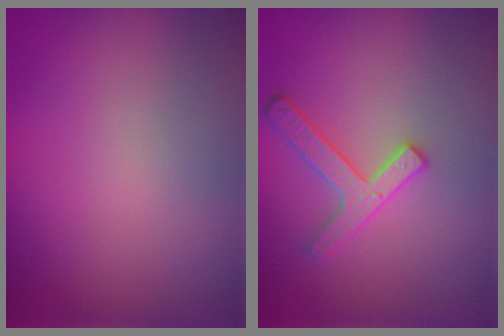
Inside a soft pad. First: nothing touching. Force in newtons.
{"total": 2.9, "press": 2.8, "slide": 0.6}